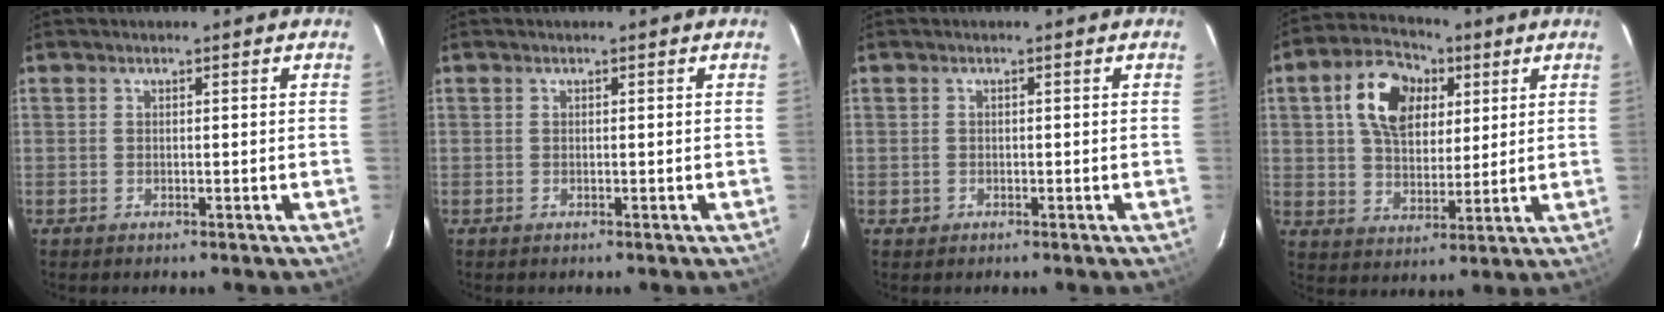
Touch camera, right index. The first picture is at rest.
{"total": 0.0}
{"total": 1.1, "force": [-0.5, 1.0, 0.0], "torque": [0.002, 0.000, -0.004]}
{"total": 13.2, "force": [4.6, 8.7, 8.9], "torque": [-0.170, 0.035, 0.080]}